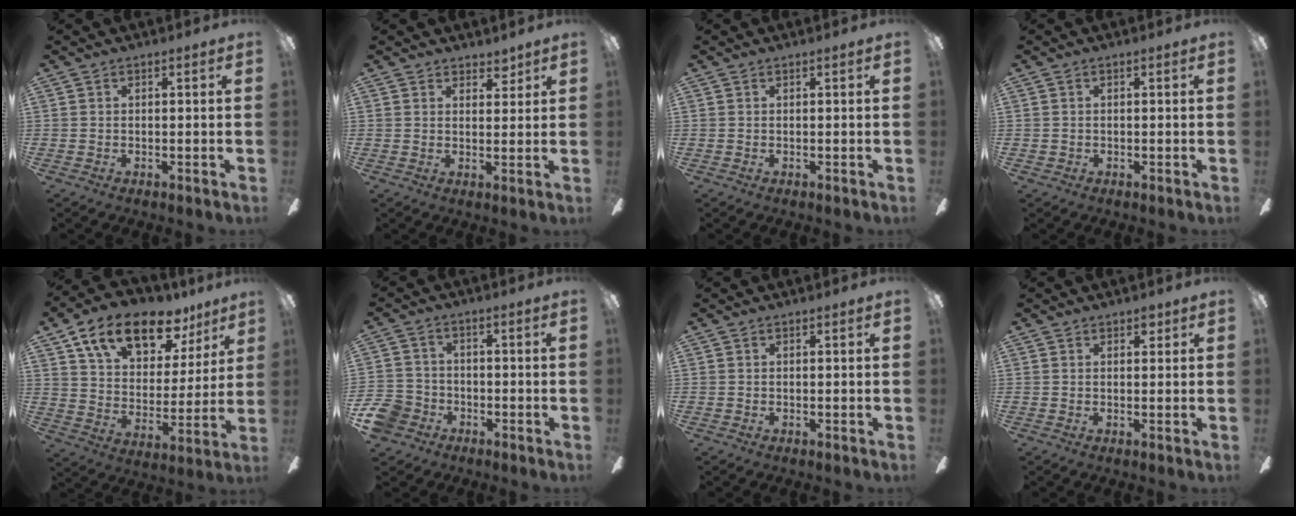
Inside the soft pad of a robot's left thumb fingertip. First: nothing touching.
{"total": 3.6, "force": [3.0, 1.9, 0.6], "torque": [0.007, -0.018, 0.052]}
{"total": 0.0}
{"total": 0.7, "force": [-0.2, 0.7, 0.2], "torque": [-0.002, 0.004, -0.006]}
{"total": 17.6, "force": [11.7, 9.1, 9.4], "torque": [-0.159, -0.063, 0.204]}
{"total": 8.2, "force": [-4.3, 6.3, 3.0], "torque": [-0.081, 0.033, -0.082]}
{"total": 0.0}
{"total": 2.1, "force": [1.3, 1.3, 0.8], "torque": [-0.001, -0.003, 0.021]}